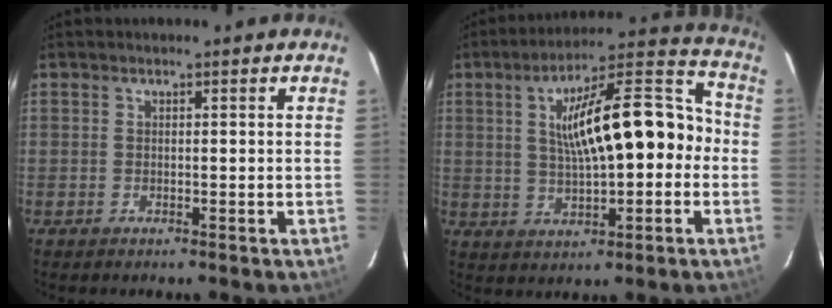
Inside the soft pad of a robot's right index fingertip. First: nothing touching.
{"total": 16.9, "force": [0.2, 5.8, 15.9], "torque": [-0.253, 0.036, 0.013]}